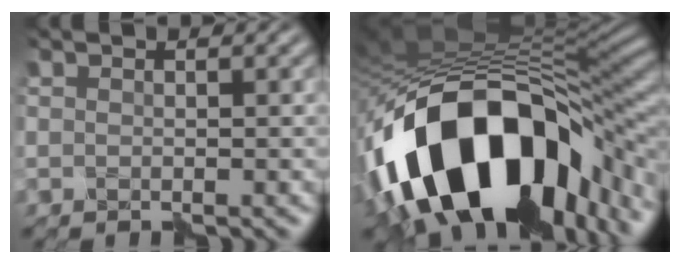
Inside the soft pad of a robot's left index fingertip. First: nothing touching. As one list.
[{"total": 18.9, "force": [-6.5, 10.6, 14.2], "torque": [-0.261, -0.015, -0.089]}]